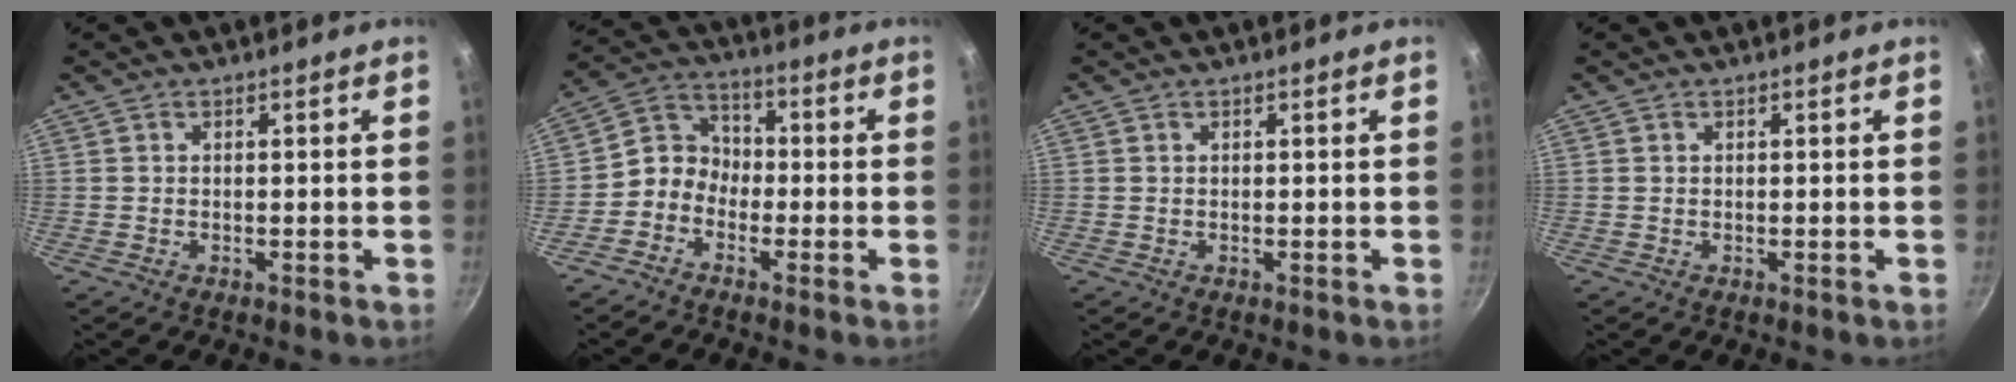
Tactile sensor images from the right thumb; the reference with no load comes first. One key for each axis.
{"total": 6.6, "fx": -2.7, "fy": 5.4, "fz": 2.7, "tx": -0.021, "ty": 0.041, "tz": -0.074}
{"total": 0.0}
{"total": 0.0}